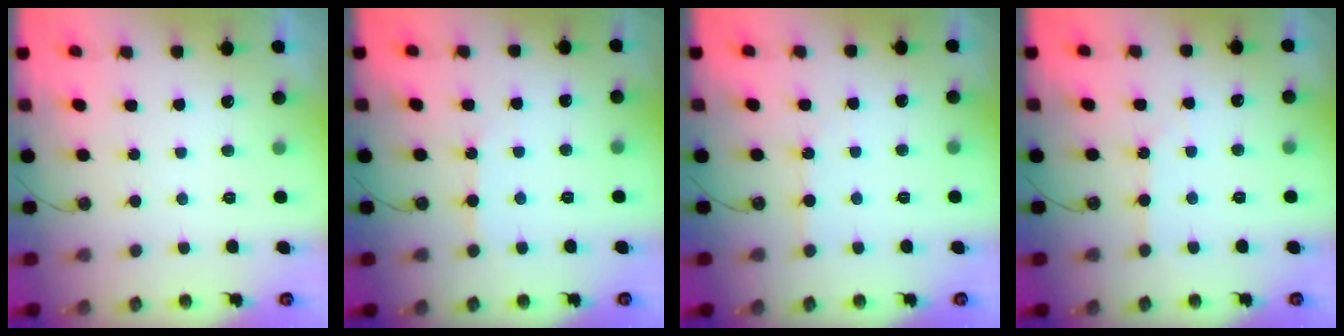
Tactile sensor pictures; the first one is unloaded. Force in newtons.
{"total": 4.9, "press": 4.9, "slide": 0.1}
{"total": 2.9, "press": 2.9, "slide": 0.5}
{"total": 3.9, "press": 3.8, "slide": 0.6}